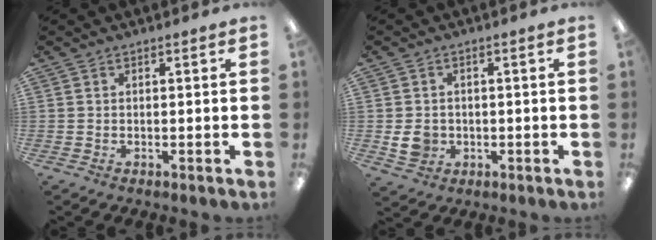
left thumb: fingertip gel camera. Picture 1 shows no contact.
{"total": 4.7, "force": [-0.6, 4.1, 2.2], "torque": [-0.031, -0.001, -0.010]}